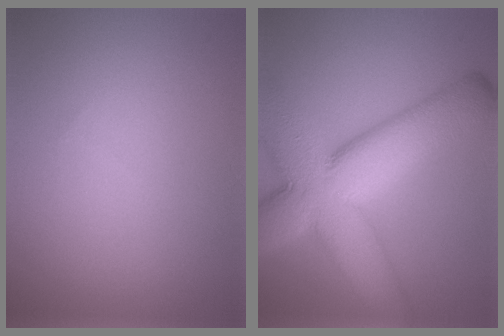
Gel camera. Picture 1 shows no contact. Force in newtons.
{"total": 13.1, "press": 13.0, "slide": 0.8}